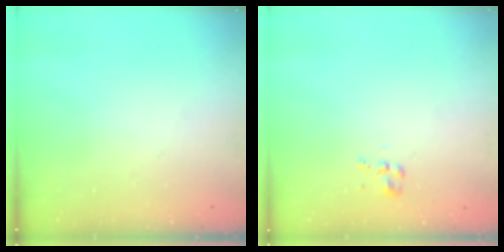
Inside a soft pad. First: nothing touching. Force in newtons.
{"total": 2.0, "press": 1.8, "slide": 0.9}